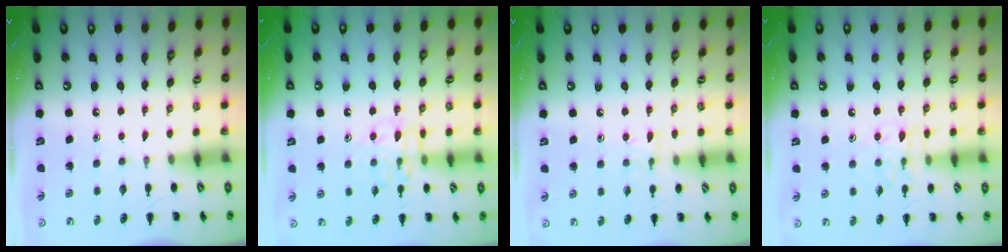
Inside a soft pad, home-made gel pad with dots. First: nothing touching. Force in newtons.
{"total": 9.6, "press": 9.6, "slide": 0.6}
{"total": 6.1, "press": 5.8, "slide": 1.9}
{"total": 7.5, "press": 7.4, "slide": 1.2}